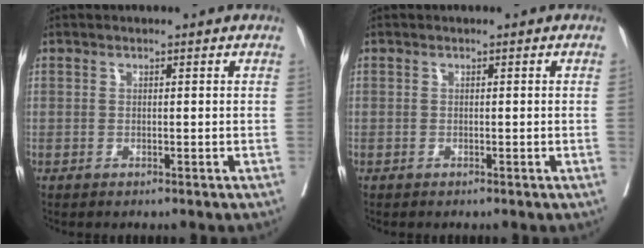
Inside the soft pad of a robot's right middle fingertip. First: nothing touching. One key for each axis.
{"total": 0.5, "fx": 0.0, "fy": -0.2, "fz": 0.5, "tx": -0.002, "ty": 0.001, "tz": 0.001}